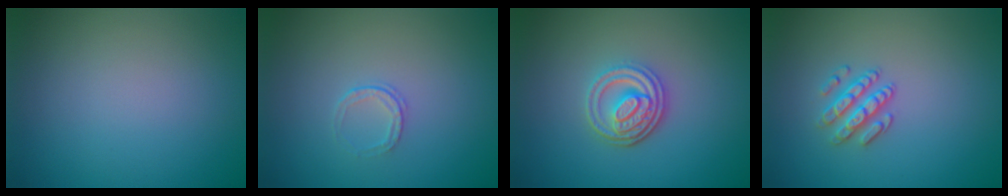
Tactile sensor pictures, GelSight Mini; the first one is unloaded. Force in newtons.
{"total": 1.0, "press": 0.7, "slide": 0.7}
{"total": 4.1, "press": 3.2, "slide": 2.5}
{"total": 2.5, "press": 2.3, "slide": 0.9}